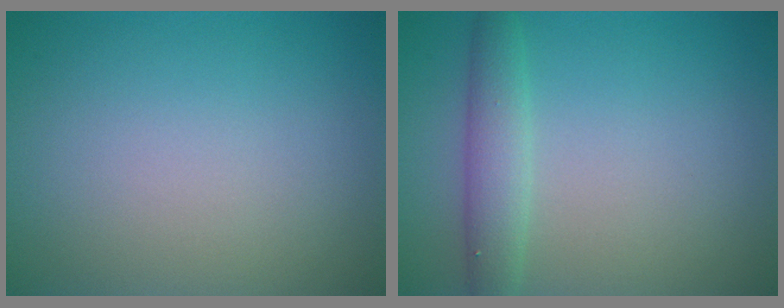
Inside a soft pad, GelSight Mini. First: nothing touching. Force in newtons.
{"total": 2.8, "press": 2.8, "slide": 0.1}